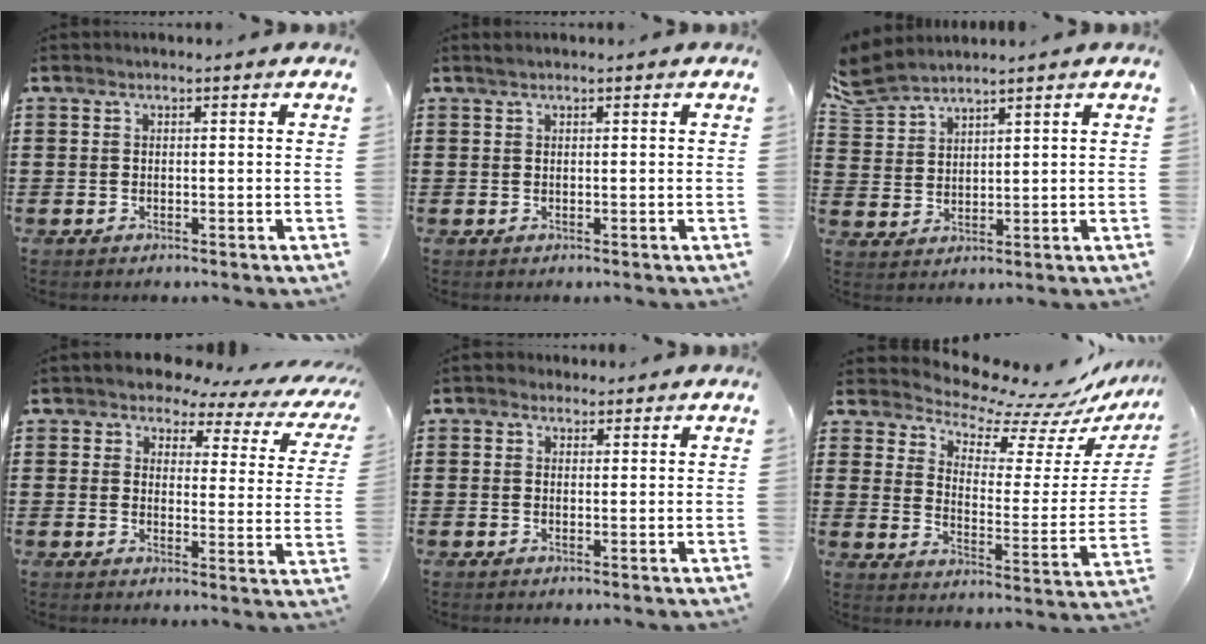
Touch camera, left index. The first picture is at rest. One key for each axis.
{"total": 0.5, "fx": 0.4, "fy": 0.1, "fz": 0.3, "tx": -0.006, "ty": 0.001, "tz": 0.008}
{"total": 4.9, "fx": 4.6, "fy": 1.1, "fz": 1.4, "tx": -0.046, "ty": -0.010, "tz": 0.086}
{"total": 3.9, "fx": 3.1, "fy": 1.8, "fz": 1.6, "tx": -0.044, "ty": -0.014, "tz": 0.046}
{"total": 1.5, "fx": 1.0, "fy": 1.0, "fz": 0.1, "tx": -0.007, "ty": 0.007, "tz": 0.020}
{"total": 8.7, "fx": 8.4, "fy": 1.1, "fz": 2.1, "tx": -0.062, "ty": -0.078, "tz": 0.142}